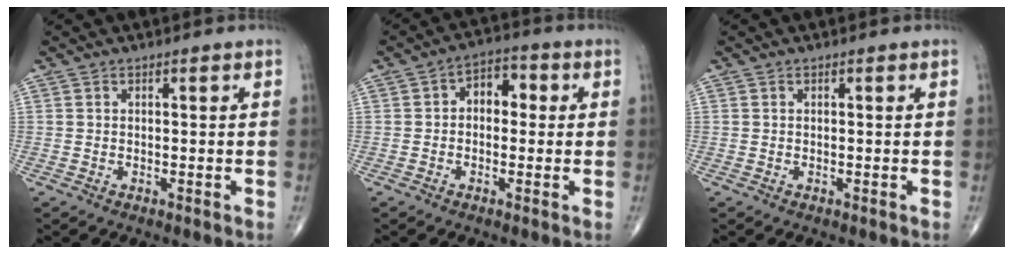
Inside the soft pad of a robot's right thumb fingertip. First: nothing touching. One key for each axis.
{"total": 6.0, "fx": 0.6, "fy": 4.1, "fz": 4.3, "tx": -0.034, "ty": 0.023, "tz": -0.002}
{"total": 0.0}